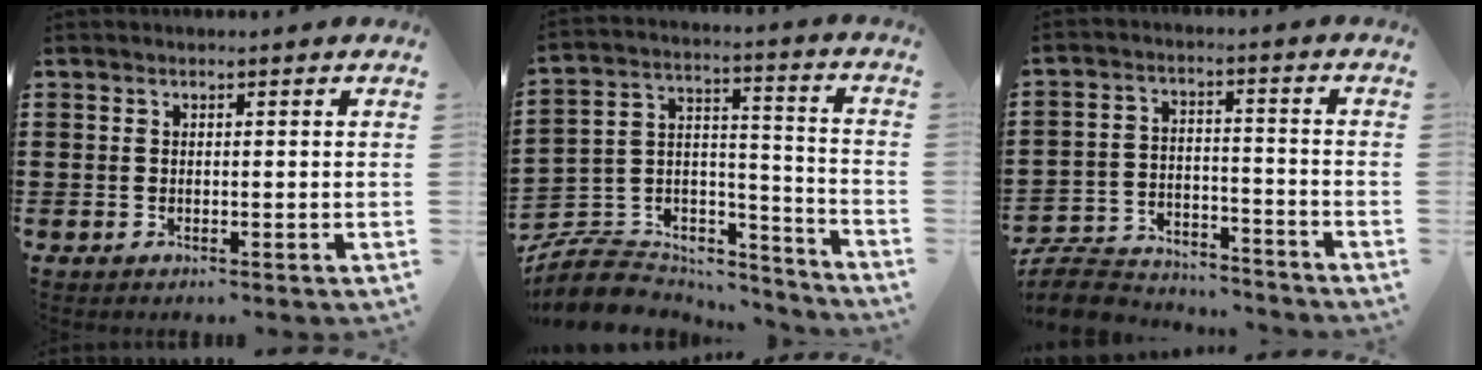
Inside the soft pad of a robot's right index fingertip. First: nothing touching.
{"total": 7.2, "force": [-6.0, 3.7, 1.3], "torque": [-0.039, -0.001, -0.116]}
{"total": 8.3, "force": [-7.9, 1.7, 1.6], "torque": [-0.041, 0.016, -0.157]}